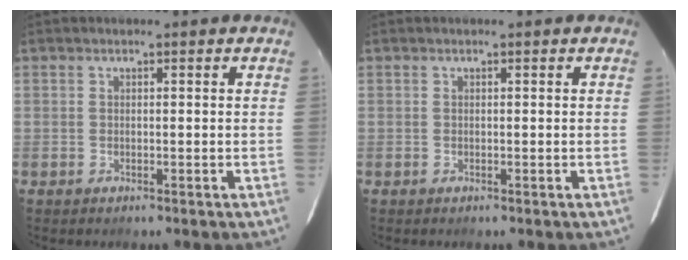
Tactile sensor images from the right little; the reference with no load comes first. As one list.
[{"total": 0.0}]